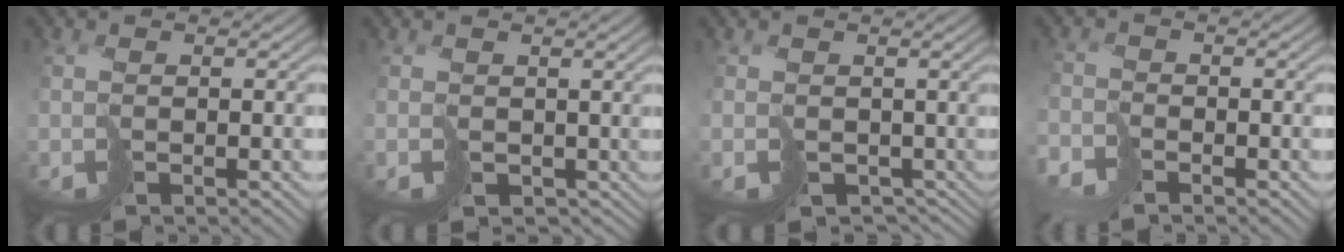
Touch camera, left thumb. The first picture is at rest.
{"total": 1.9, "force": [0.2, 1.9, 0.5], "torque": [-0.010, -0.012, 0.007]}
{"total": 2.9, "force": [-0.3, 2.6, 1.1], "torque": [-0.017, -0.026, 0.004]}
{"total": 2.8, "force": [-2.7, 0.3, -0.7], "torque": [0.030, -0.001, -0.061]}